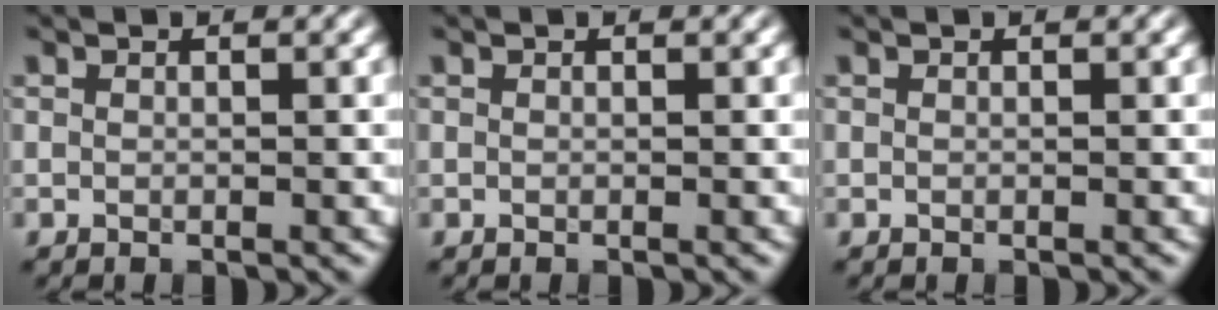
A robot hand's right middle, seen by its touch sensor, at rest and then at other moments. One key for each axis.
{"total": 0.0}
{"total": 0.0}